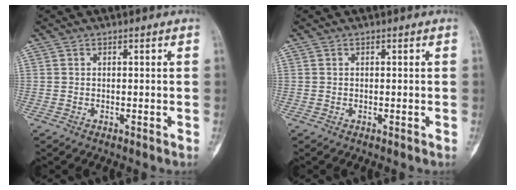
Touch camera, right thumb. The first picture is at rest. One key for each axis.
{"total": 0.0}